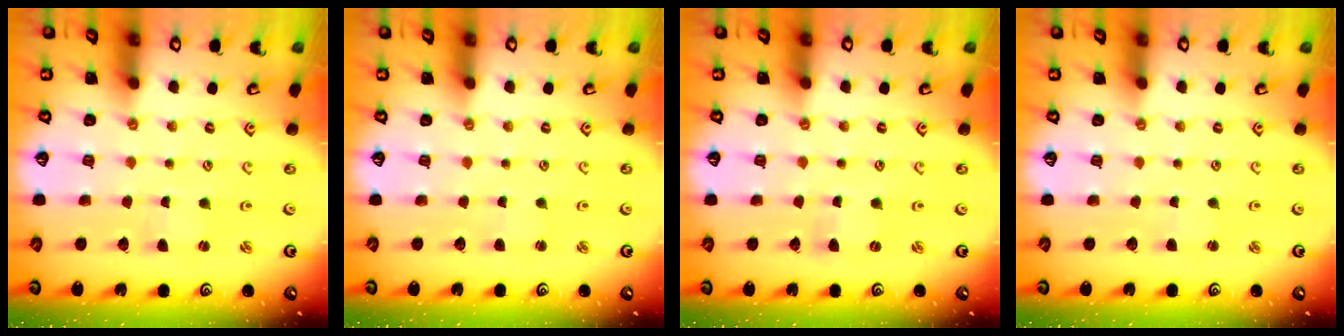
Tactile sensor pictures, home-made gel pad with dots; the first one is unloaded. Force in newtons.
{"total": 1.3, "press": 1.2, "slide": 0.3}
{"total": 0.0}
{"total": 1.3, "press": 1.2, "slide": 0.3}